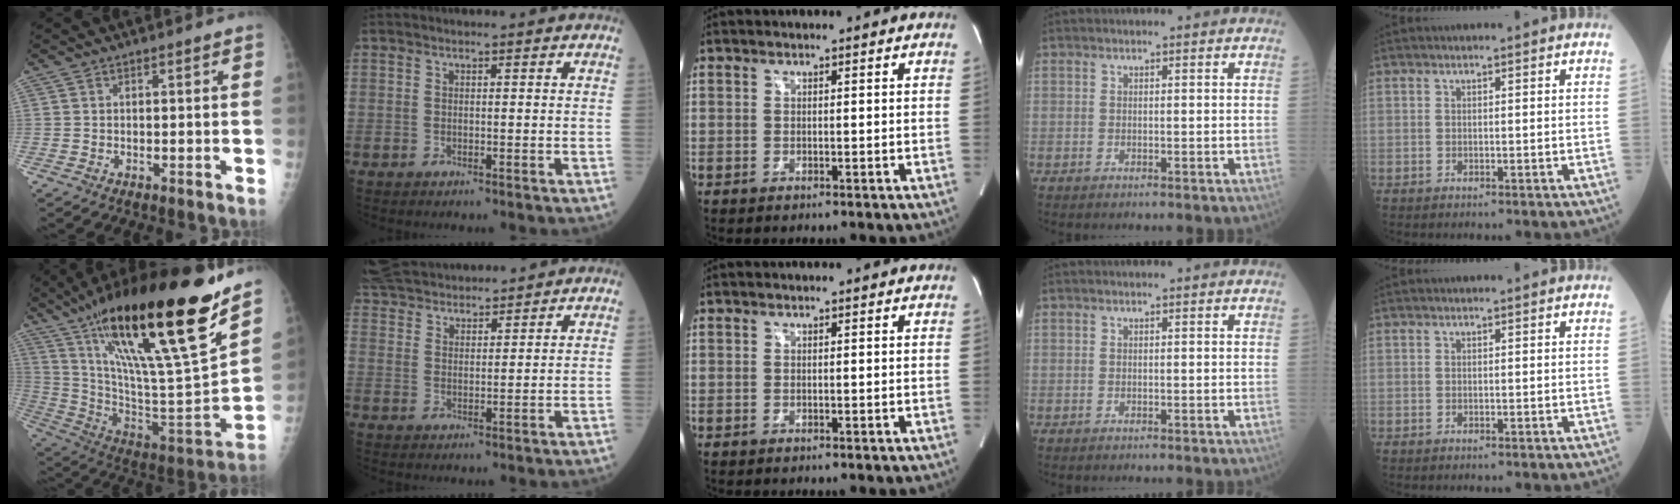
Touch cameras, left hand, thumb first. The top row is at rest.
{"thumb": {"total": 33.7, "force": [20.2, 5.8, 26.3], "torque": [-0.424, -0.056, 0.347]}, "index": {"total": 14.0, "force": [13.1, 2.8, 4.0], "torque": [-0.091, 0.045, 0.224]}}